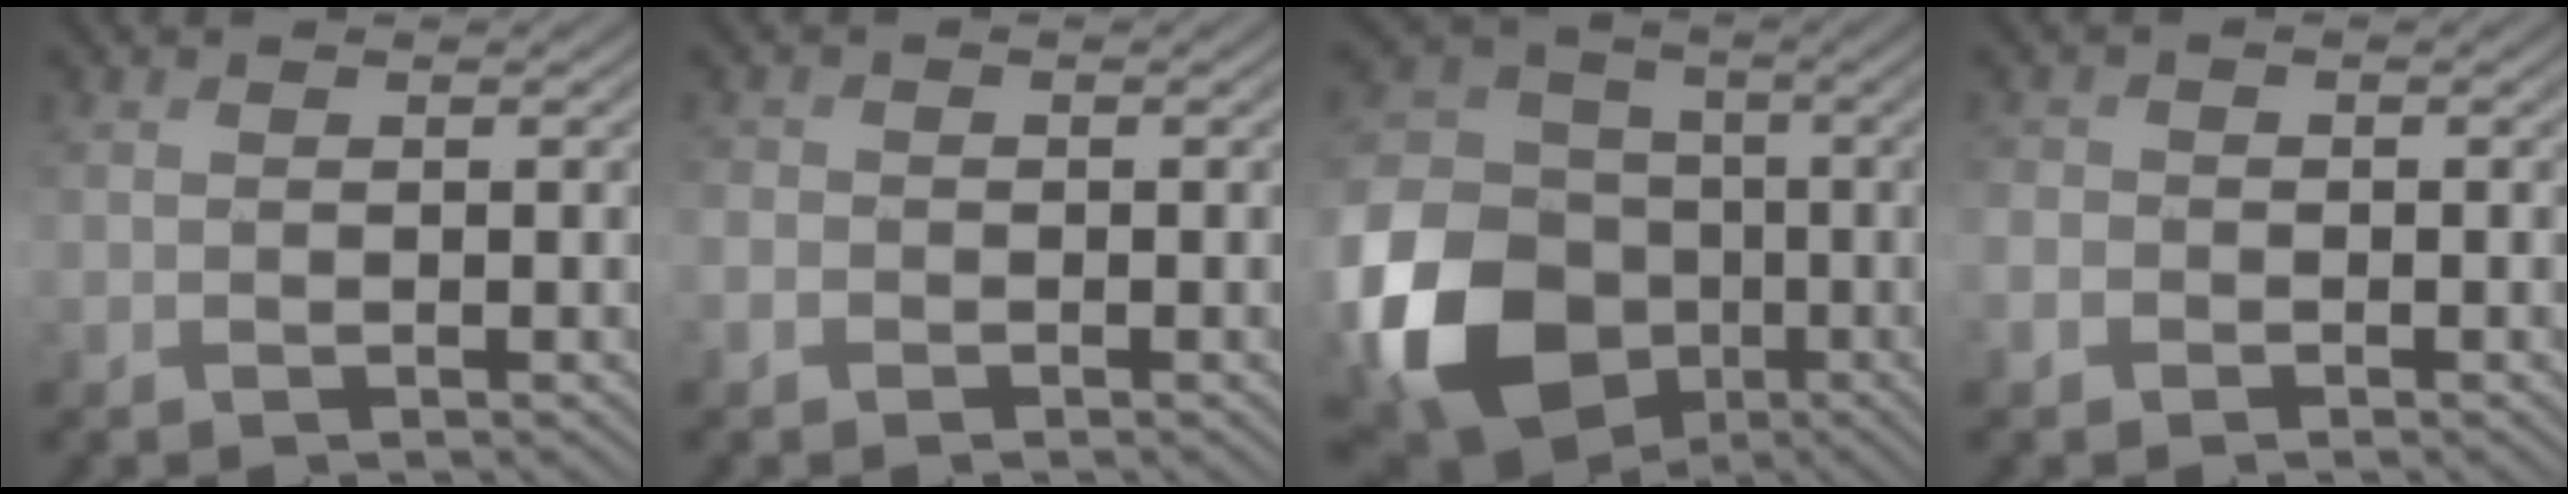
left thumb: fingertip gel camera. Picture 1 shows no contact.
{"total": 2.1, "force": [-1.1, 1.7, 0.6], "torque": [-0.017, -0.004, -0.029]}
{"total": 17.6, "force": [-5.9, 13.8, 9.2], "torque": [-0.240, -0.042, -0.108]}
{"total": 2.4, "force": [-1.2, 1.9, 0.6], "torque": [-0.022, -0.004, -0.034]}